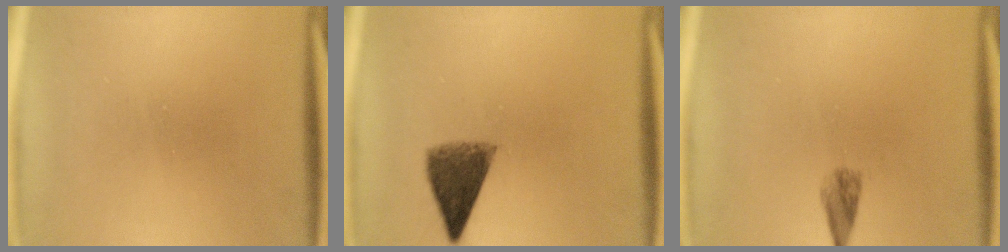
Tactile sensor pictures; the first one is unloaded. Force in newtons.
{"total": 6.7}
{"total": 1.8}